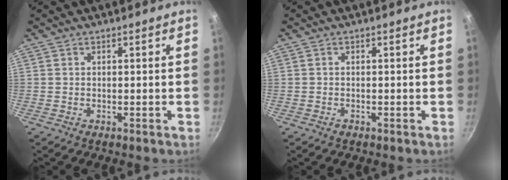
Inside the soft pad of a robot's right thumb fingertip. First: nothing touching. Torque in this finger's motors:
{"motor_torque": [-0.49, 0.29, -0.54, 0.04, 0.01]}